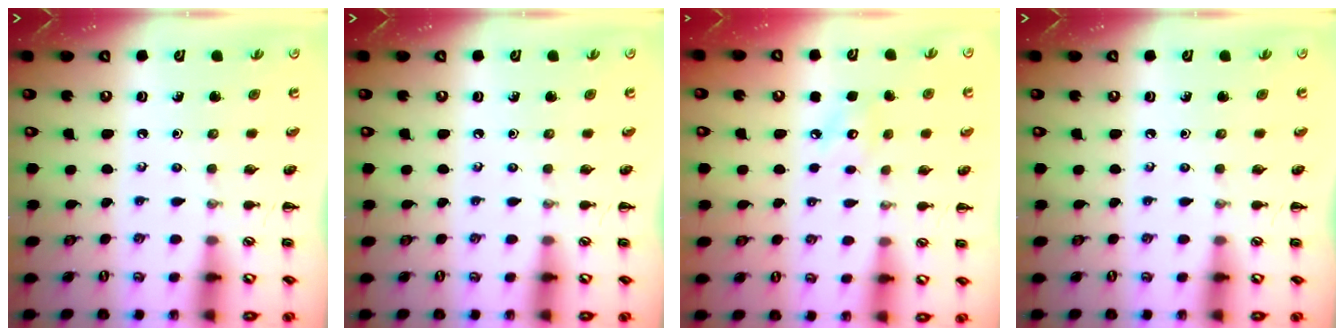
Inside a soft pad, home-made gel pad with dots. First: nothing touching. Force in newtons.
{"total": 0.0}
{"total": 5.8, "press": 5.7, "slide": 1.3}
{"total": 0.0}